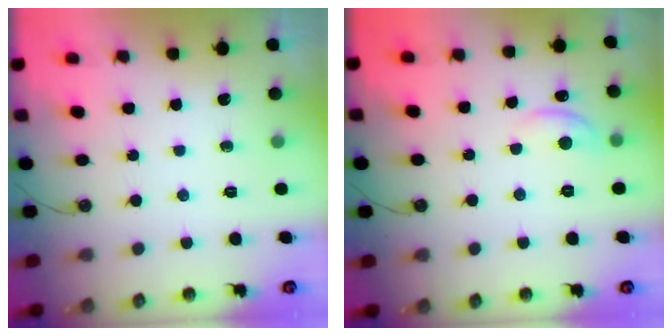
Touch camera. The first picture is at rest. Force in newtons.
{"total": 3.1, "press": 3.0, "slide": 0.8}